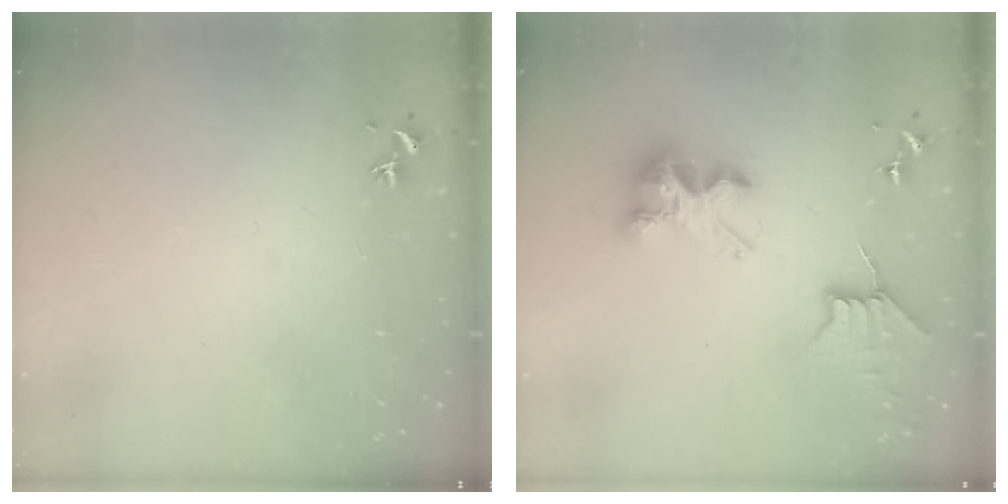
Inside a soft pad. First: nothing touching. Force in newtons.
{"total": 8.9, "press": 8.9, "slide": 0.7}